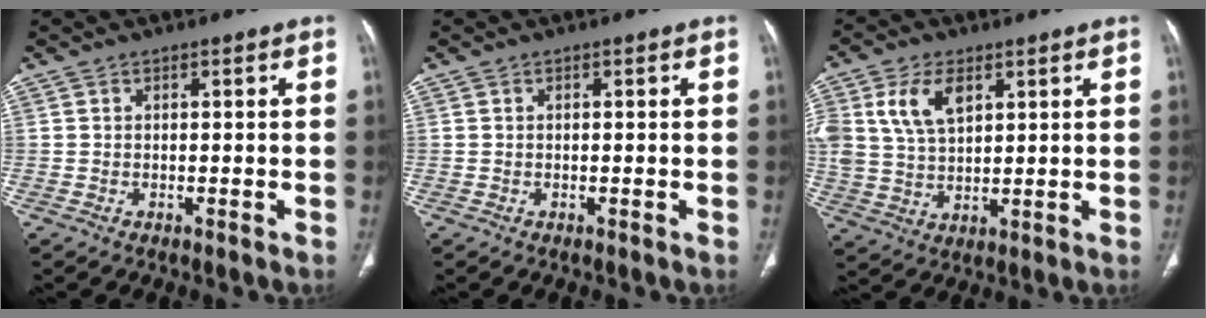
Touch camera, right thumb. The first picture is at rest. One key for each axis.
{"total": 0.0}
{"total": 9.9, "fx": 4.0, "fy": 5.8, "fz": 6.9, "tx": -0.133, "ty": -0.004, "tz": 0.083}